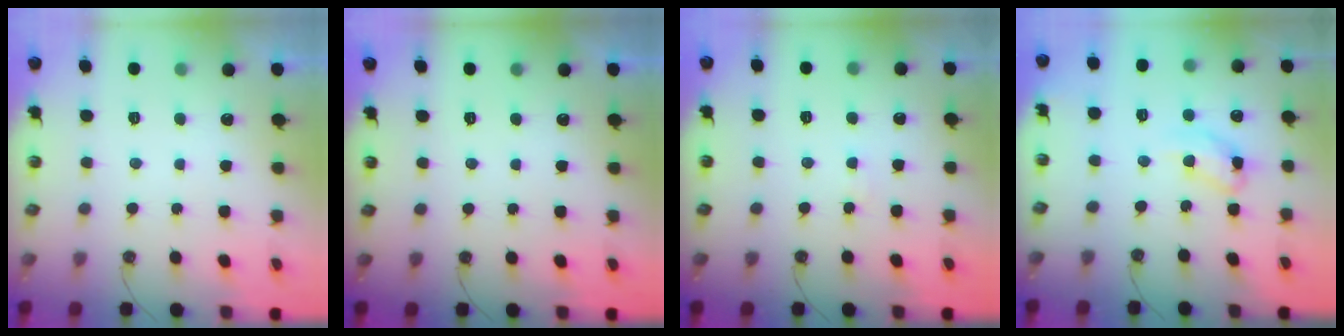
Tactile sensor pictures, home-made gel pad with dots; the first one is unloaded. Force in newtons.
{"total": 0.0}
{"total": 1.2, "press": 1.1, "slide": 0.2}
{"total": 11.4, "press": 11.3, "slide": 0.8}